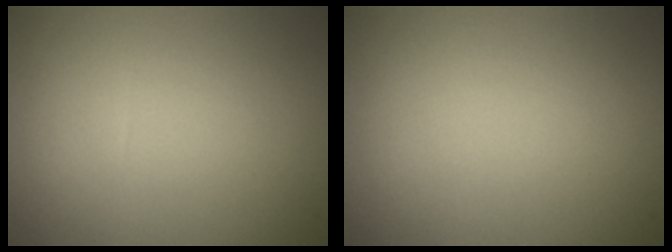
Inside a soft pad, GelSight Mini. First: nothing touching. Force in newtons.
{"total": 0.0}